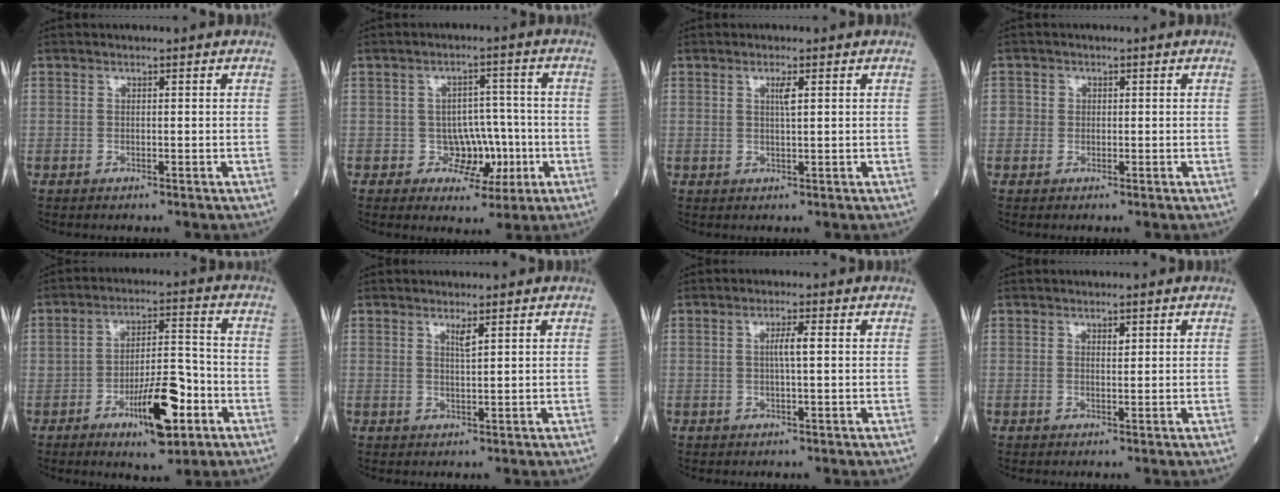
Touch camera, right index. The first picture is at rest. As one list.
[{"total": 5.7, "force": [-1.5, 4.5, 3.2], "torque": [-0.025, 0.015, -0.016]}, {"total": 1.8, "force": [0.7, 0.0, 1.6], "torque": [-0.031, -0.002, 0.011]}, {"total": 1.6, "force": [-0.2, 1.6, 0.2], "torque": [0.008, 0.007, -0.004]}, {"total": 11.0, "force": [-4.6, 3.1, 9.4], "torque": [-0.151, 0.004, -0.071]}, {"total": 1.6, "force": [1.0, -0.1, 1.2], "torque": [-0.023, -0.007, 0.018]}, {"total": 2.5, "force": [0.3, 0.0, 2.4], "torque": [-0.044, 0.001, 0.003]}, {"total": 1.0, "force": [0.6, 0.4, 0.7], "torque": [-0.010, -0.002, 0.009]}]